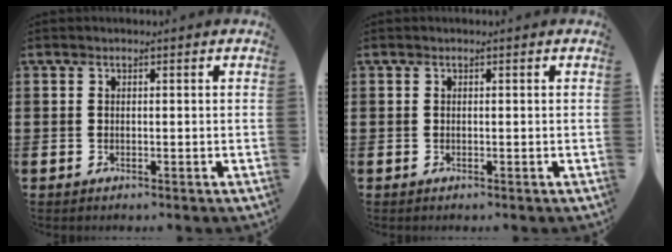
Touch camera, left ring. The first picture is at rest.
{"total": 0.0}